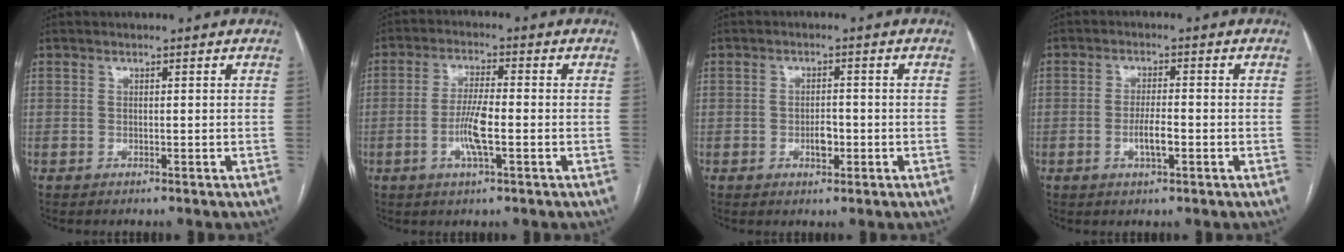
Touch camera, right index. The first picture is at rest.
{"total": 6.3, "force": [-1.8, 0.8, 6.0], "torque": [-0.123, -0.002, -0.034]}
{"total": 2.8, "force": [-0.9, 1.2, 2.3], "torque": [-0.039, 0.003, -0.011]}
{"total": 3.6, "force": [-1.2, 0.7, 3.3], "torque": [-0.063, -0.001, -0.020]}